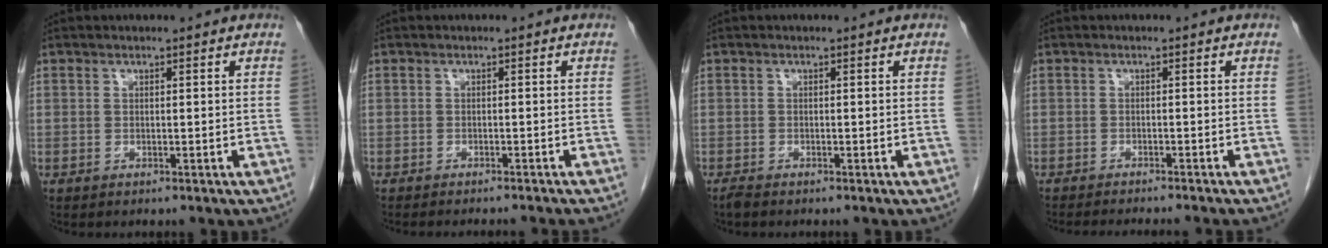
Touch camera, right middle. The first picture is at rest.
{"total": 6.5, "force": [-6.0, -0.5, 2.6], "torque": [-0.011, -0.015, -0.074]}
{"total": 0.8, "force": [-0.7, 0.0, 0.3], "torque": [-0.015, -0.003, -0.016]}
{"total": 9.3, "force": [-8.4, -0.1, 3.9], "torque": [-0.030, -0.022, -0.110]}